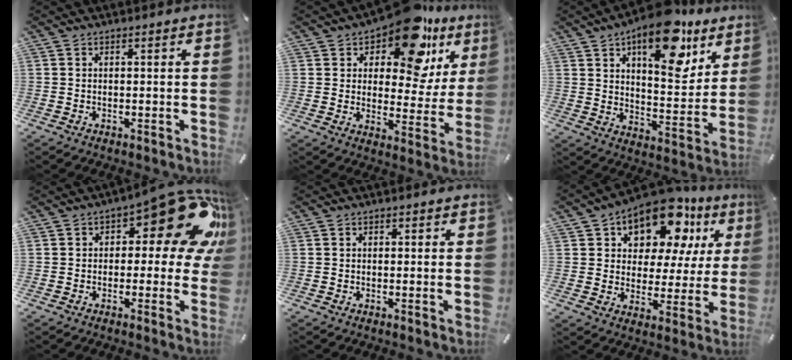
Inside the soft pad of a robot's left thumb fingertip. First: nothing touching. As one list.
[{"total": 16.6, "force": [10.9, 7.9, 9.8], "torque": [-0.157, -0.068, 0.186]}, {"total": 18.4, "force": [12.0, 8.2, 11.3], "torque": [-0.146, -0.077, 0.197]}, {"total": 19.4, "force": [8.4, 8.4, 15.3], "torque": [-0.182, -0.058, 0.136]}, {"total": 0.9, "force": [0.1, 0.4, 0.8], "torque": [-0.006, -0.002, -0.001]}, {"total": 15.3, "force": [10.8, 8.0, 7.4], "torque": [-0.122, -0.078, 0.187]}]